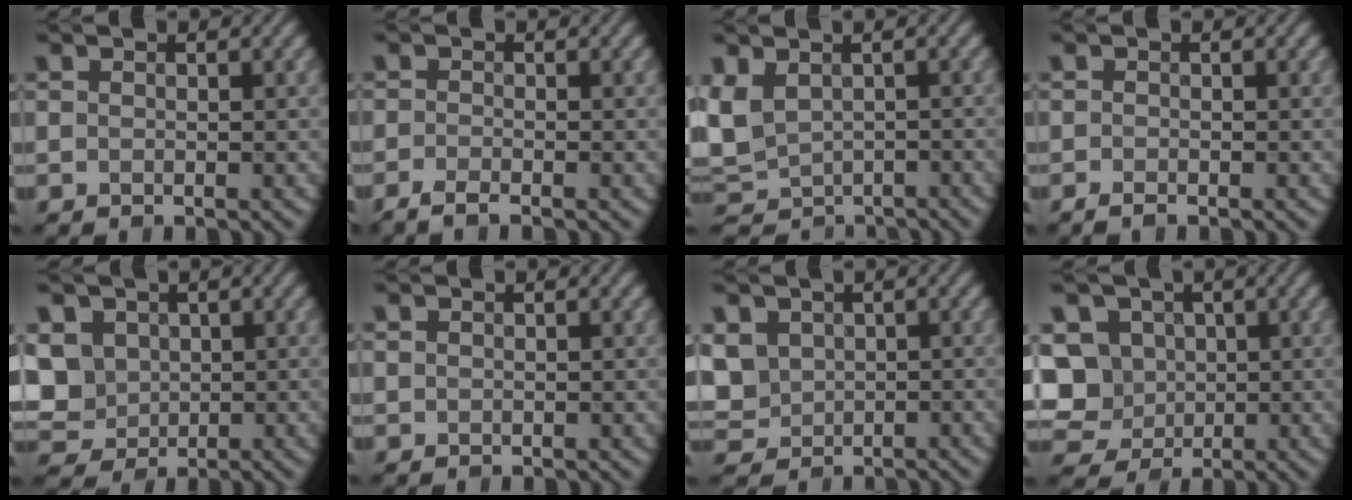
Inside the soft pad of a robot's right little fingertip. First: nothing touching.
{"total": 1.8, "force": [-1.3, 0.4, 1.1], "torque": [-0.010, -0.011, -0.031]}
{"total": 4.1, "force": [-1.1, 3.1, 2.4], "torque": [-0.065, -0.013, -0.013]}
{"total": 0.6, "force": [-0.6, 0.1, 0.3], "torque": [0.004, -0.006, -0.010]}
{"total": 4.6, "force": [0.8, 4.1, 1.9], "torque": [-0.065, 0.009, 0.024]}
{"total": 0.0}
{"total": 3.5, "force": [0.3, 3.3, 1.2], "torque": [-0.047, -0.002, 0.014]}
{"total": 8.1, "force": [0.9, 7.4, 3.2], "torque": [-0.080, 0.019, 0.004]}